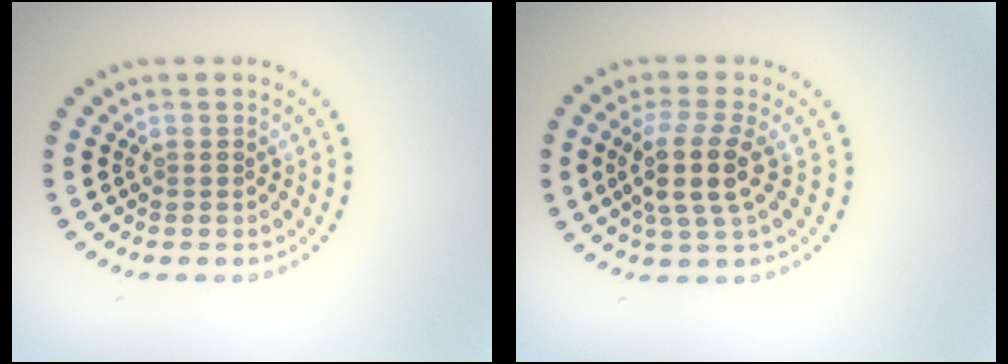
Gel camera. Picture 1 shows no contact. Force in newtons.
{"total": 3.8, "press": 3.1, "slide": 2.2}